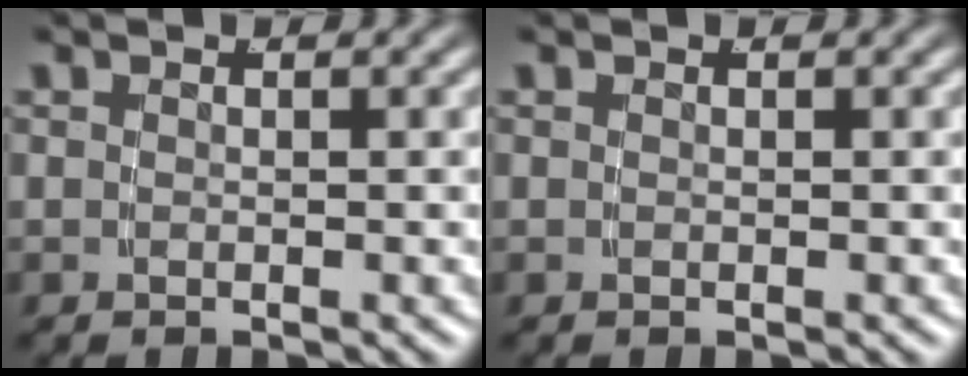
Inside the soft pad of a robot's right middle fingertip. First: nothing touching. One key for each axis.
{"total": 0.0}